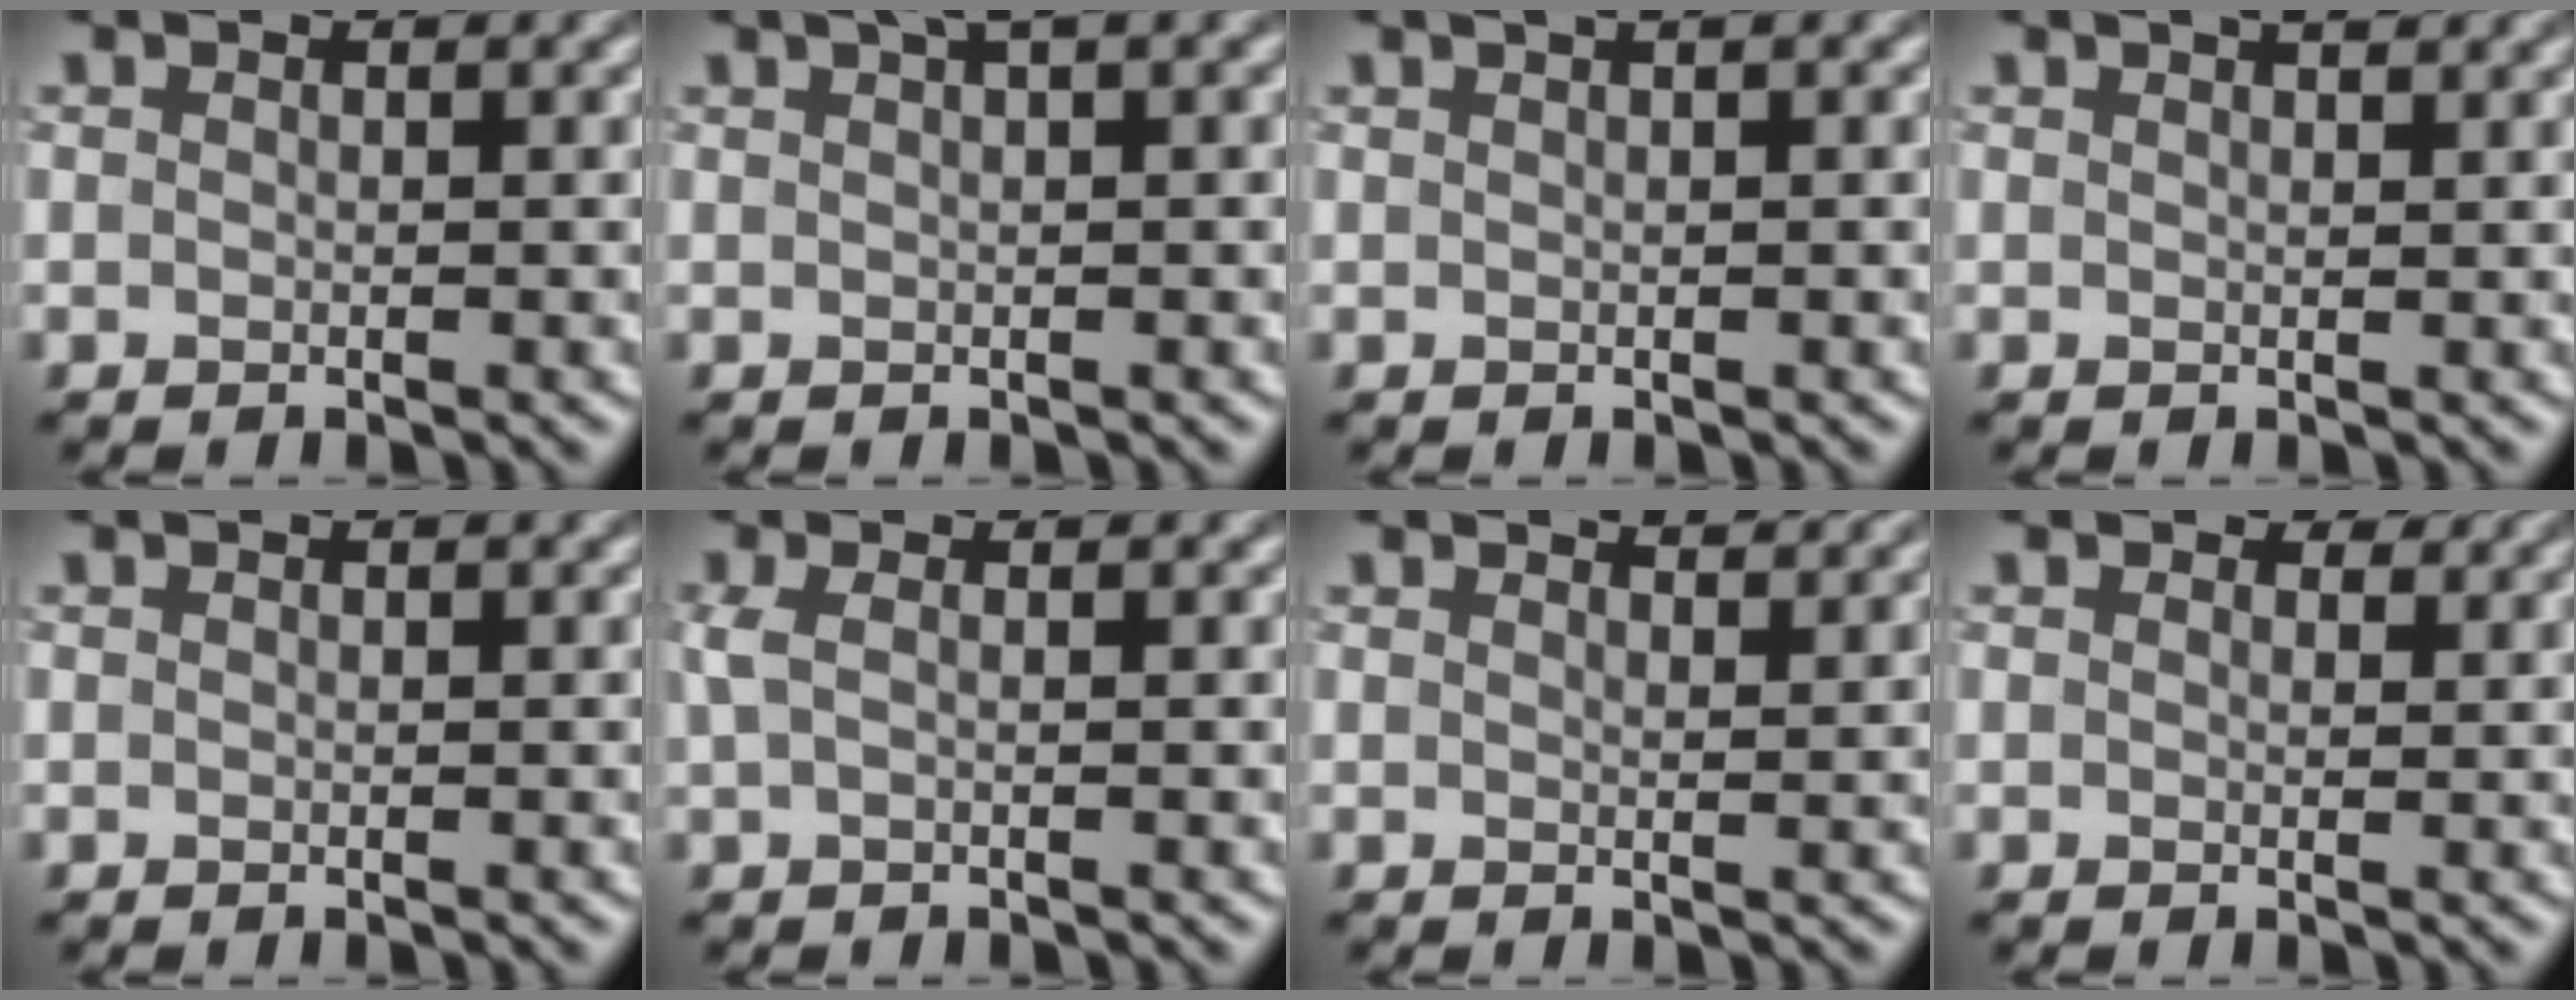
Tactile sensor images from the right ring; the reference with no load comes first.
{"total": 2.4, "force": [1.5, 0.4, 1.8], "torque": [-0.019, 0.009, 0.024]}
{"total": 1.9, "force": [1.2, 0.6, 1.4], "torque": [-0.016, 0.002, 0.012]}
{"total": 2.4, "force": [1.7, 0.8, 1.5], "torque": [-0.002, 0.007, 0.008]}
{"total": 0.0}
{"total": 1.4, "force": [0.3, 0.4, 1.3], "torque": [-0.031, 0.005, 0.004]}
{"total": 2.5, "force": [2.3, 0.5, 0.9], "torque": [-0.005, 0.001, 0.026]}
{"total": 1.6, "force": [1.2, 0.8, 0.7], "torque": [-0.009, -0.004, 0.015]}